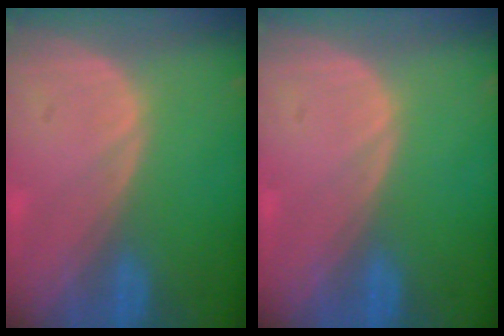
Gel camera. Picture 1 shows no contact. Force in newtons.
{"total": 0.0}